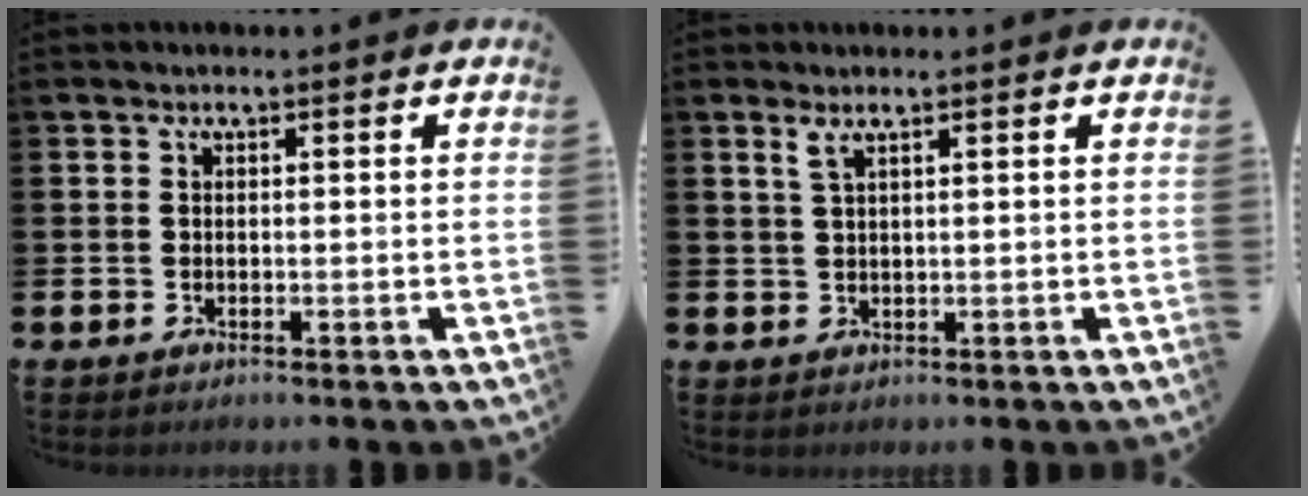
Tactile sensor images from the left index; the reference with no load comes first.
{"total": 1.6, "force": [1.2, 0.3, 1.0], "torque": [-0.020, 0.001, 0.020]}